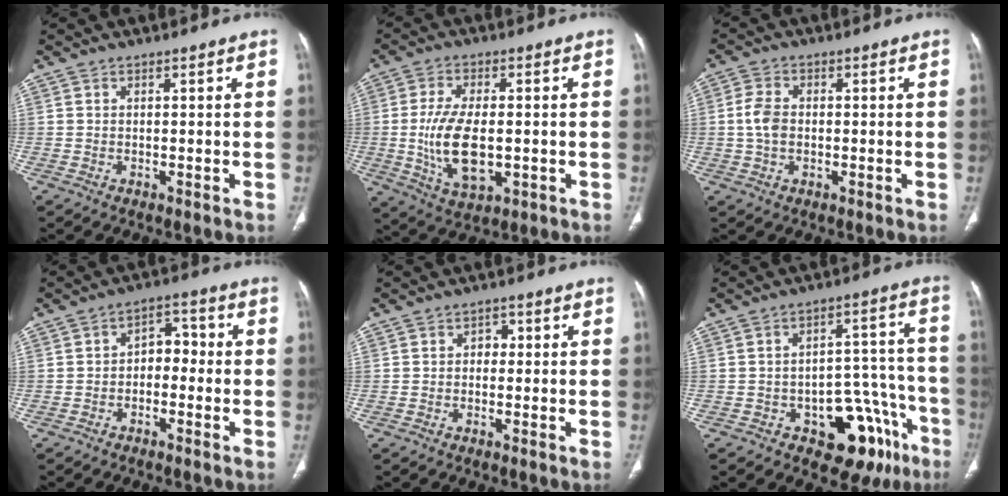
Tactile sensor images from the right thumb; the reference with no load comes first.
{"total": 12.1, "force": [-1.3, 6.1, 10.4], "torque": [-0.198, -0.008, -0.014]}
{"total": 5.0, "force": [-0.1, 3.4, 3.7], "torque": [-0.080, 0.010, -0.006]}
{"total": 5.4, "force": [-1.1, 3.8, 3.7], "torque": [-0.031, 0.032, -0.029]}
{"total": 2.1, "force": [0.0, 1.7, 1.2], "torque": [-0.003, 0.007, -0.007]}
{"total": 15.8, "force": [-8.4, 8.8, 10.2], "torque": [-0.076, 0.077, -0.105]}